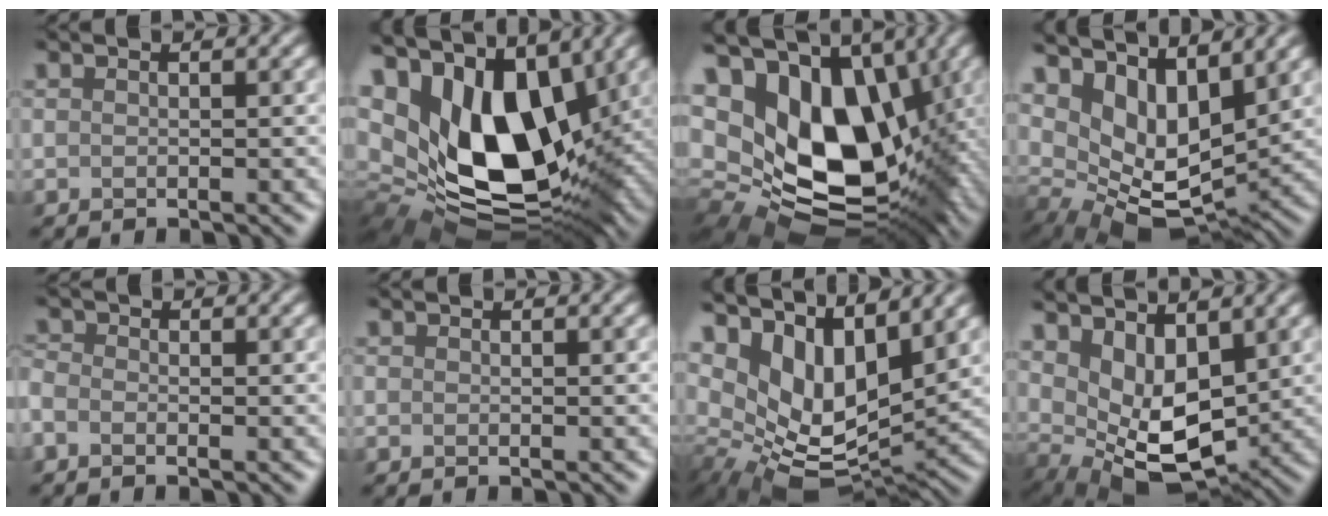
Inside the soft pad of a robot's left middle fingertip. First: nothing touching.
{"total": 16.1, "force": [3.8, 9.4, 12.6], "torque": [-0.235, -0.010, 0.068]}
{"total": 18.9, "force": [3.1, 12.6, 13.8], "torque": [-0.252, -0.016, 0.078]}
{"total": 7.4, "force": [3.9, 3.9, 4.9], "torque": [-0.096, -0.005, 0.076]}
{"total": 2.1, "force": [-1.4, 0.9, 1.1], "torque": [-0.020, 0.008, -0.038]}
{"total": 0.0}
{"total": 9.3, "force": [4.8, 4.2, 6.7], "torque": [-0.131, -0.008, 0.094]}
{"total": 6.8, "force": [1.6, 4.1, 5.2], "torque": [-0.093, -0.019, 0.040]}